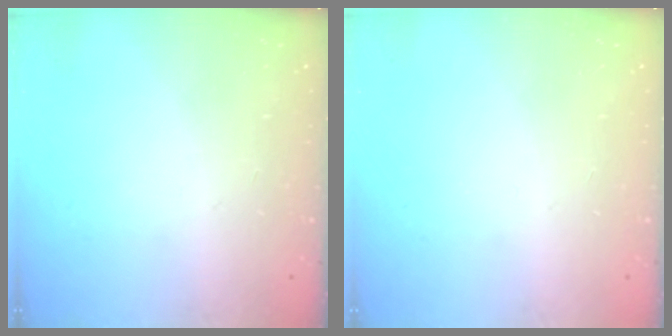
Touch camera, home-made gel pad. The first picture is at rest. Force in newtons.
{"total": 0.0}